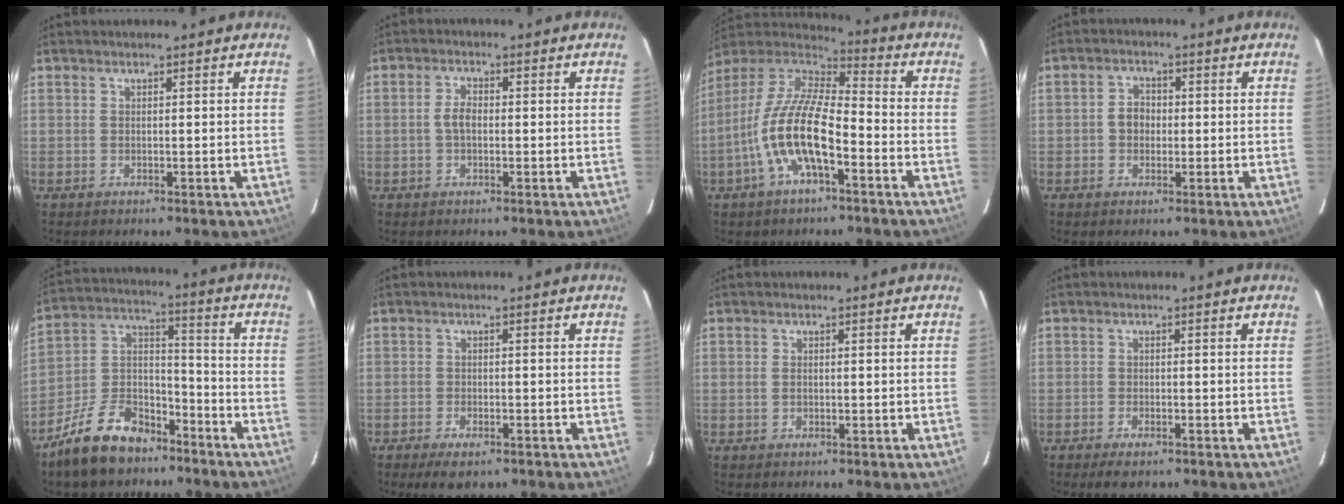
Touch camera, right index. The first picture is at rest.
{"total": 3.0, "force": [-0.4, 1.6, 2.4], "torque": [-0.051, 0.007, -0.006]}
{"total": 15.8, "force": [-5.9, 5.3, 13.7], "torque": [-0.276, -0.004, -0.119]}
{"total": 3.4, "force": [-0.3, 2.9, 1.8], "torque": [-0.032, 0.011, -0.006]}
{"total": 15.1, "force": [-10.6, 7.9, 7.4], "torque": [-0.165, 0.036, -0.174]}
{"total": 4.9, "force": [-3.5, 1.8, 2.9], "torque": [-0.072, -0.016, -0.060]}
{"total": 0.7, "force": [-0.1, 0.4, 0.6], "torque": [-0.011, 0.001, -0.003]}
{"total": 3.2, "force": [-2.5, 1.0, 1.8], "torque": [-0.048, -0.010, -0.045]}